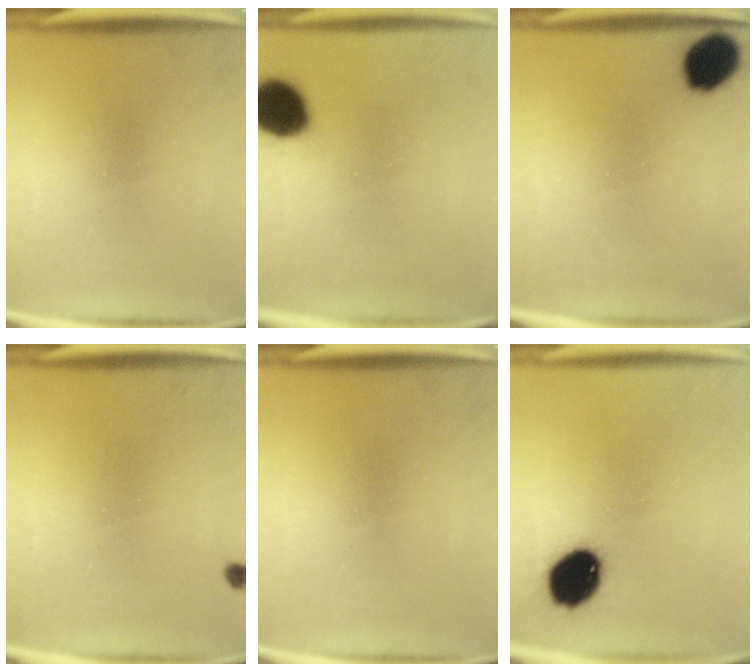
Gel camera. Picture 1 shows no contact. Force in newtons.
{"total": 12.4}
{"total": 9.7}
{"total": 0.8}
{"total": 0.0}
{"total": 12.7}